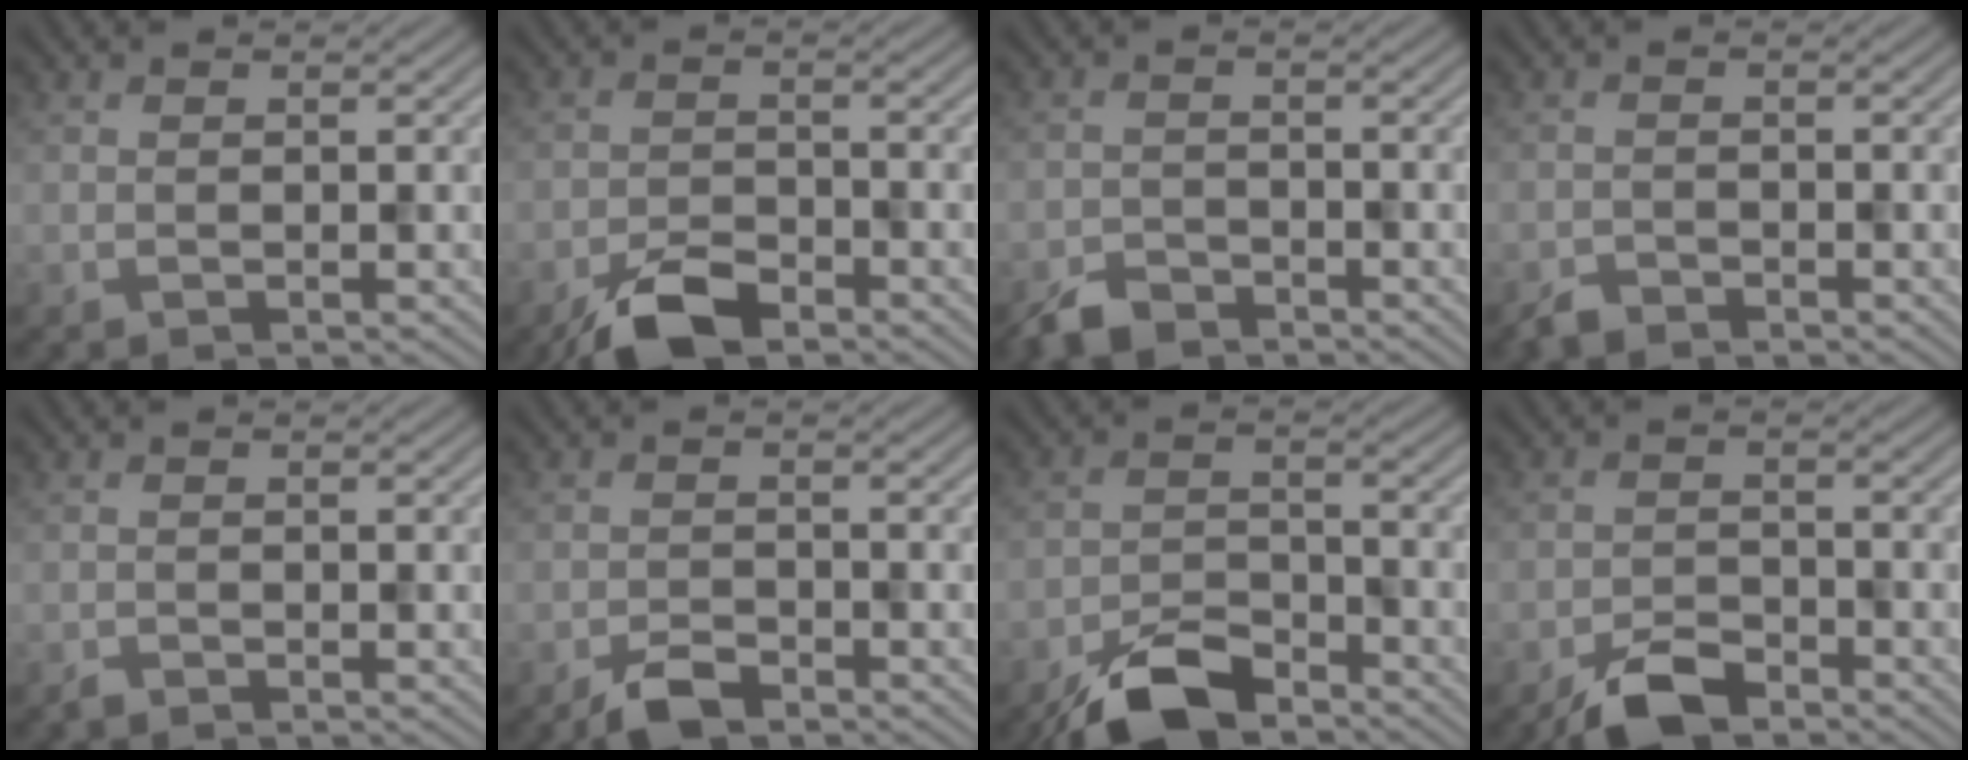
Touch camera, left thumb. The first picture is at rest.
{"total": 5.7, "force": [-4.1, 2.1, 3.2], "torque": [-0.059, -0.001, -0.081]}
{"total": 3.4, "force": [-2.9, 1.3, 1.0], "torque": [-0.021, -0.002, -0.064]}
{"total": 1.6, "force": [-1.5, 0.5, 0.3], "torque": [-0.006, 0.001, -0.033]}
{"total": 0.7, "force": [-0.7, 0.2, 0.2], "torque": [-0.004, 0.001, -0.013]}
{"total": 3.1, "force": [-2.4, 1.1, 1.6], "torque": [-0.031, -0.001, -0.051]}
{"total": 7.5, "force": [-5.8, 2.7, 3.8], "torque": [-0.066, -0.004, -0.121]}
{"total": 4.8, "force": [-3.8, 1.8, 2.4], "torque": [-0.041, 0.000, -0.076]}